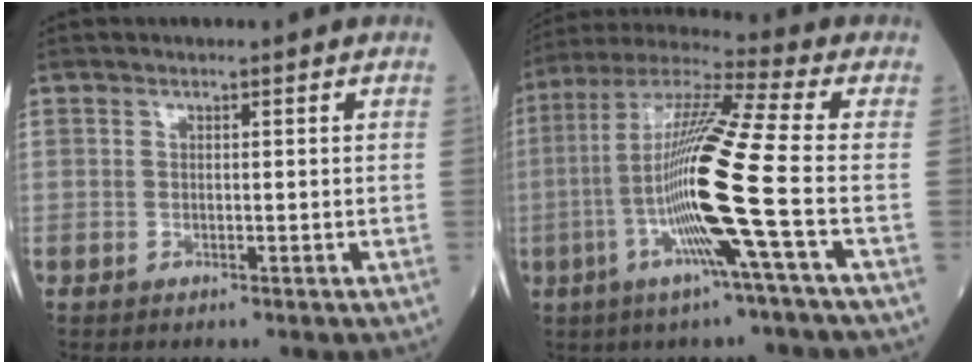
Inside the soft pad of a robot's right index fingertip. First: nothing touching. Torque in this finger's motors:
{"motor_torque": [1.62, -0.52, 1.05, 0.21]}